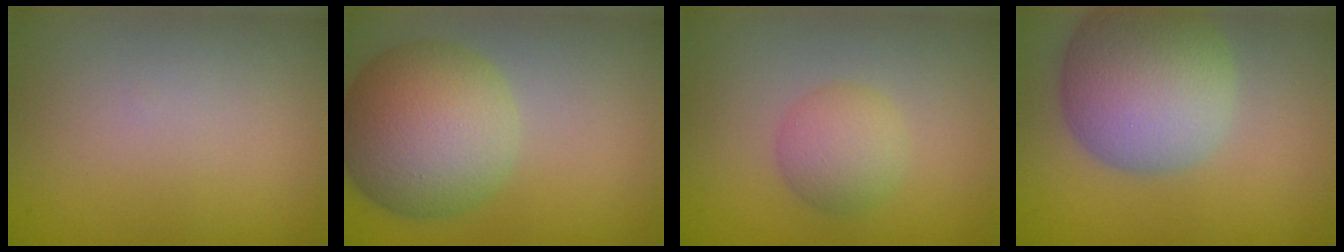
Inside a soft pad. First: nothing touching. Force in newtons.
{"total": 9.2, "press": 9.2, "slide": 0.4}
{"total": 3.0, "press": 3.0, "slide": 0.1}
{"total": 9.3, "press": 9.3, "slide": 0.6}